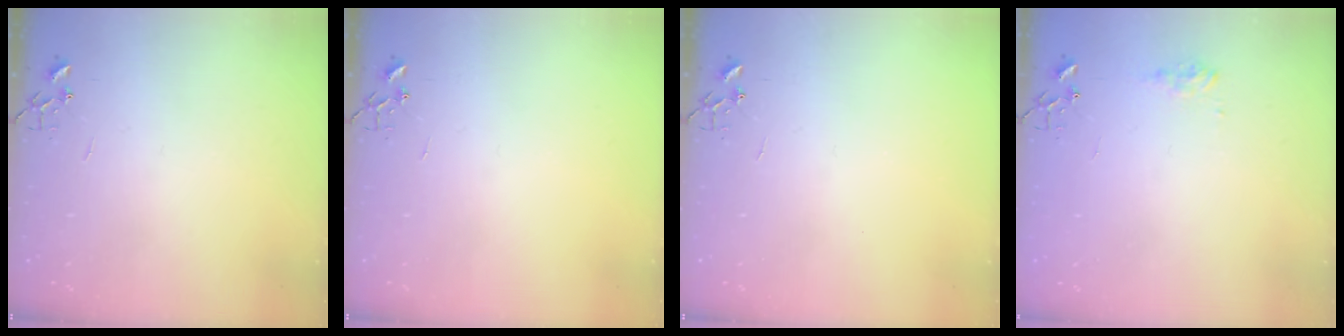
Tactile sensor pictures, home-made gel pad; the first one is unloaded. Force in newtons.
{"total": 0.0}
{"total": 0.0}
{"total": 7.7, "press": 7.7, "slide": 0.4}